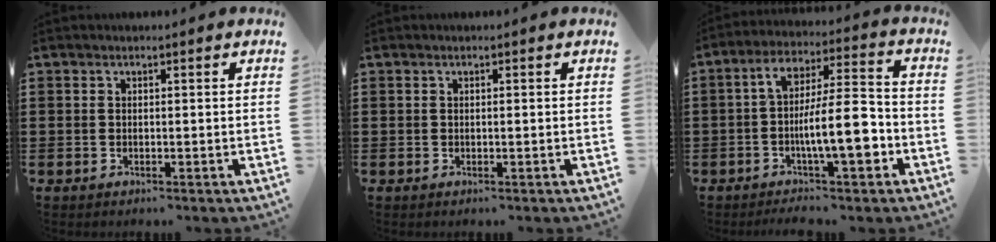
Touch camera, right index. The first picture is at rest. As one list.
[{"total": 0.0}, {"total": 13.4, "force": [-3.8, 4.5, 12.0], "torque": [-0.204, 0.009, -0.065]}]